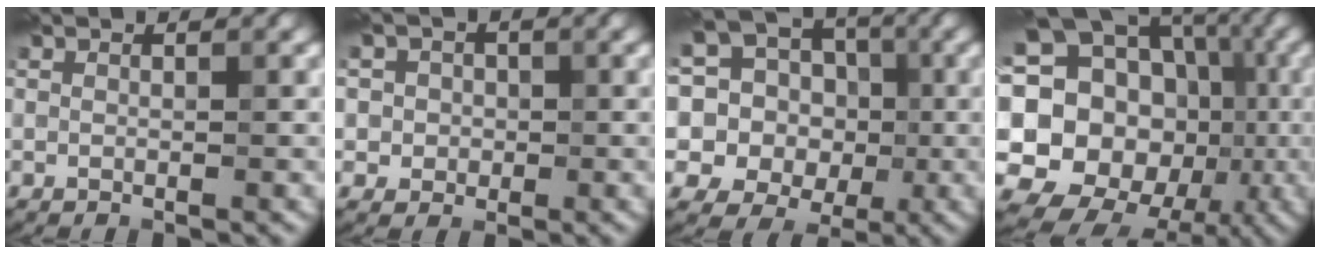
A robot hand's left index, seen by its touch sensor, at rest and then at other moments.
{"total": 3.3, "force": [0.5, 3.1, 1.0], "torque": [-0.003, 0.016, -0.005]}
{"total": 15.5, "force": [2.8, 13.9, 6.4], "torque": [-0.172, 0.049, 0.022]}
{"total": 21.8, "force": [-0.8, 18.8, 11.0], "torque": [-0.188, 0.038, -0.043]}